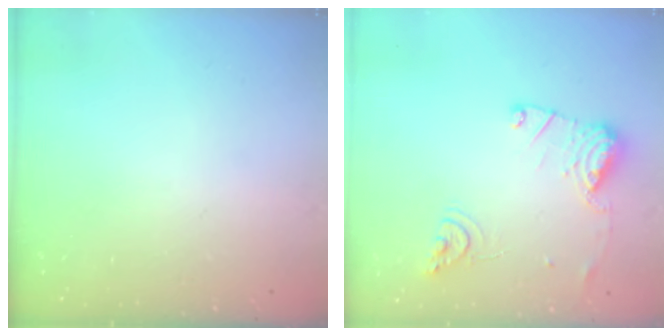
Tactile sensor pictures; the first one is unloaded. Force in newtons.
{"total": 12.9, "press": 12.8, "slide": 1.5}